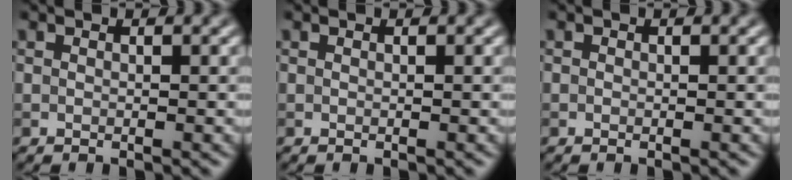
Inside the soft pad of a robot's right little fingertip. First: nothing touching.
{"total": 0.0}
{"total": 0.0}